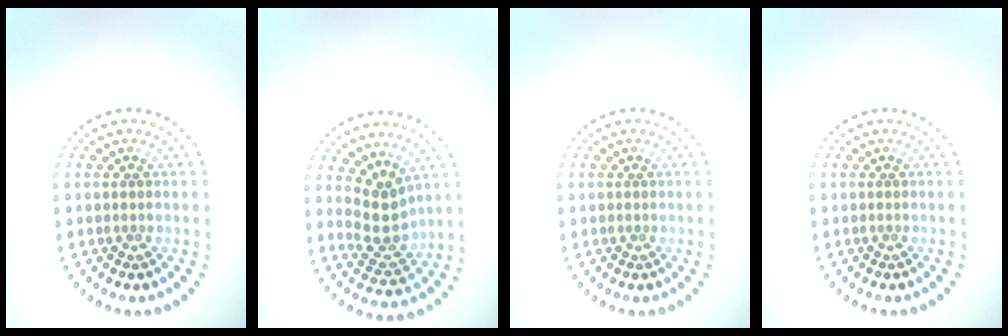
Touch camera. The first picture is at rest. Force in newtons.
{"total": 3.2, "press": 2.9, "slide": 1.5}
{"total": 0.0}
{"total": 0.0}